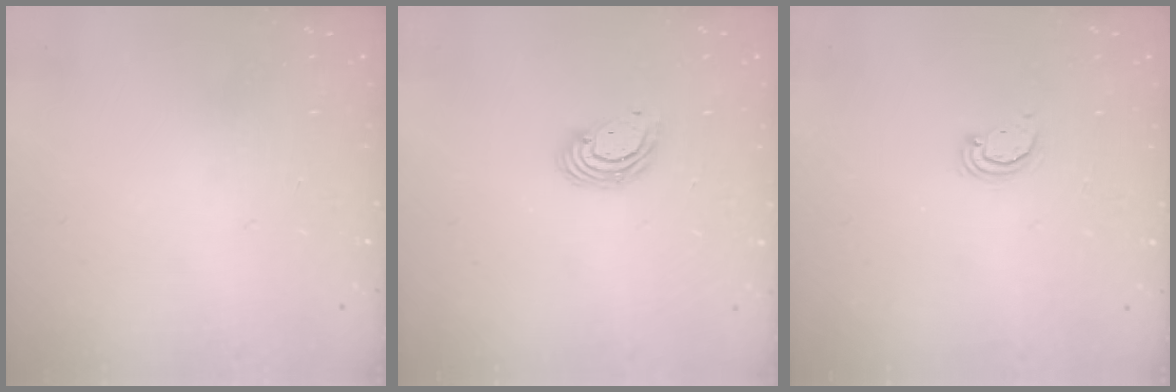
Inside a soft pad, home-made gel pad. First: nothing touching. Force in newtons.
{"total": 5.3, "press": 5.3, "slide": 0.2}
{"total": 2.5, "press": 2.5, "slide": 0.3}